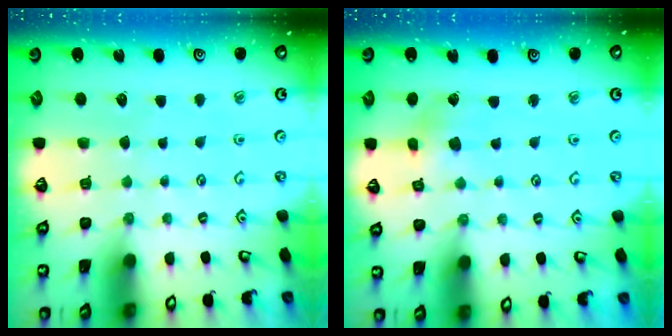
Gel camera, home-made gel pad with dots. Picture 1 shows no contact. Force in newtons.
{"total": 2.2, "press": 2.2, "slide": 0.4}